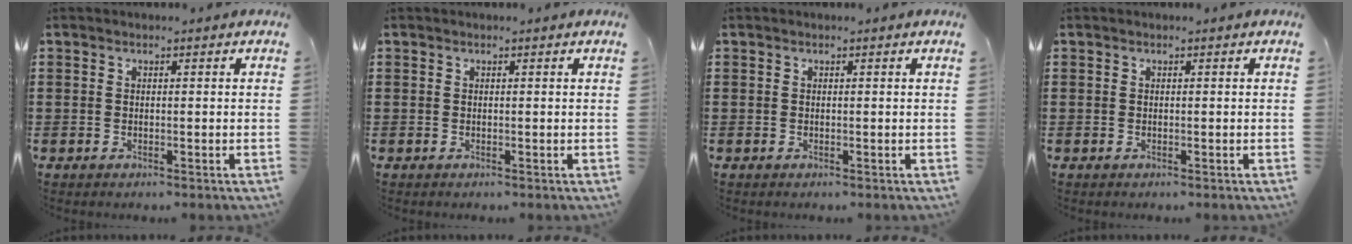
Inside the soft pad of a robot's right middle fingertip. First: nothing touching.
{"total": 0.0}
{"total": 0.0}
{"total": 0.0}